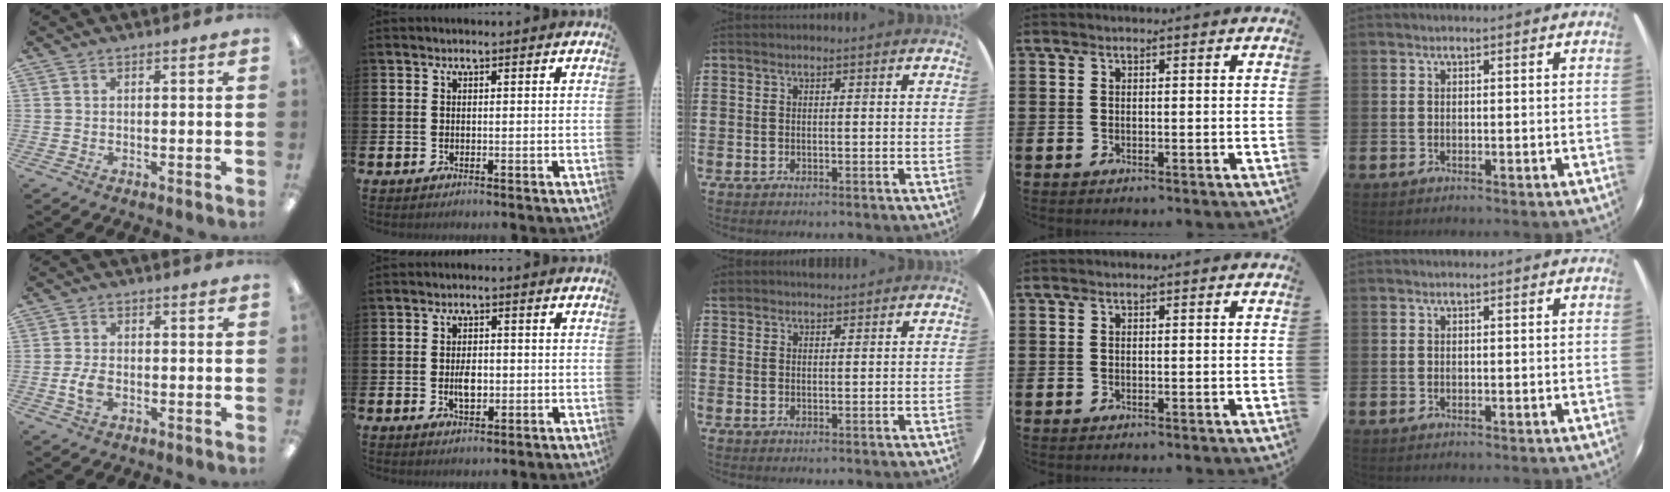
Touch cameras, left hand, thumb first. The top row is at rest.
{"thumb": {"total": 4.7, "force": [-1.1, 2.9, 3.5], "torque": [-0.078, 0.003, -0.023]}, "index": {"total": 3.2, "force": [-0.3, 1.8, 2.6], "torque": [-0.040, 0.000, -0.007]}, "middle": {"total": 1.8, "force": [1.7, 0.5, -0.2], "torque": [-0.001, 0.003, 0.034]}}